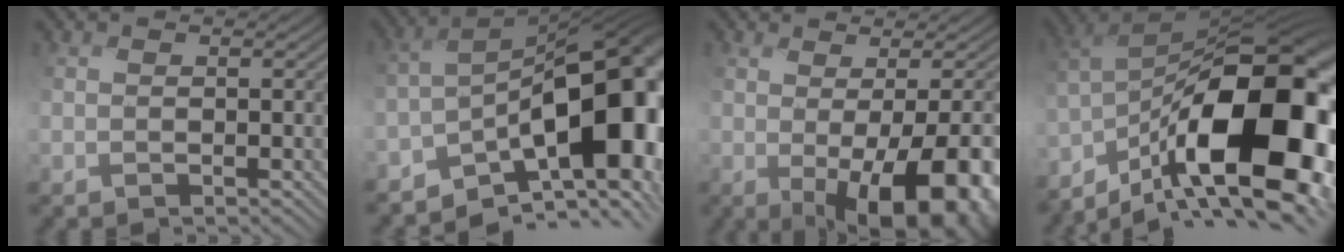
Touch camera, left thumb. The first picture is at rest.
{"total": 15.7, "force": [-5.6, 7.3, 12.7], "torque": [-0.159, 0.000, -0.092]}
{"total": 10.9, "force": [-2.5, 3.5, 10.0], "torque": [-0.118, -0.012, -0.013]}
{"total": 19.2, "force": [-7.4, 7.7, 15.9], "torque": [-0.251, -0.006, -0.118]}